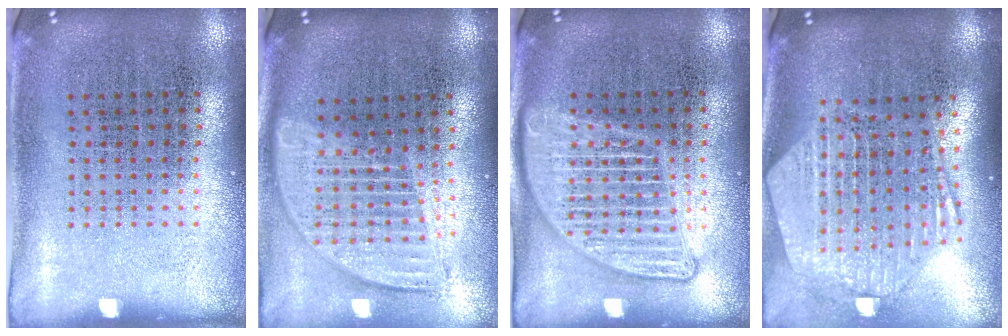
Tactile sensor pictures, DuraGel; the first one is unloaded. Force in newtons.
{"total": 1.8, "press": 1.5, "slide": 0.9}
{"total": 2.3, "press": 2.3, "slide": 0.2}
{"total": 2.7, "press": 2.2, "slide": 1.5}